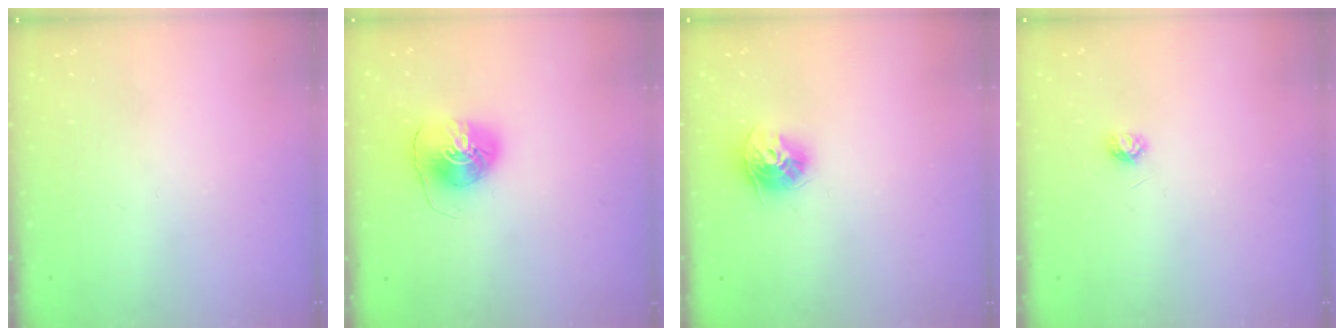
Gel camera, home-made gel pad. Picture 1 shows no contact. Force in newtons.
{"total": 7.7, "press": 7.7, "slide": 0.7}
{"total": 10.6, "press": 10.6, "slide": 1.0}
{"total": 3.5, "press": 3.4, "slide": 0.3}